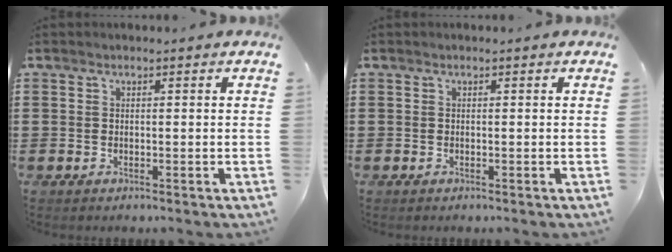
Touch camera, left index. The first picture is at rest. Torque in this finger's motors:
{"motor_torque": [0.00, 0.00, 0.00, 0.00]}